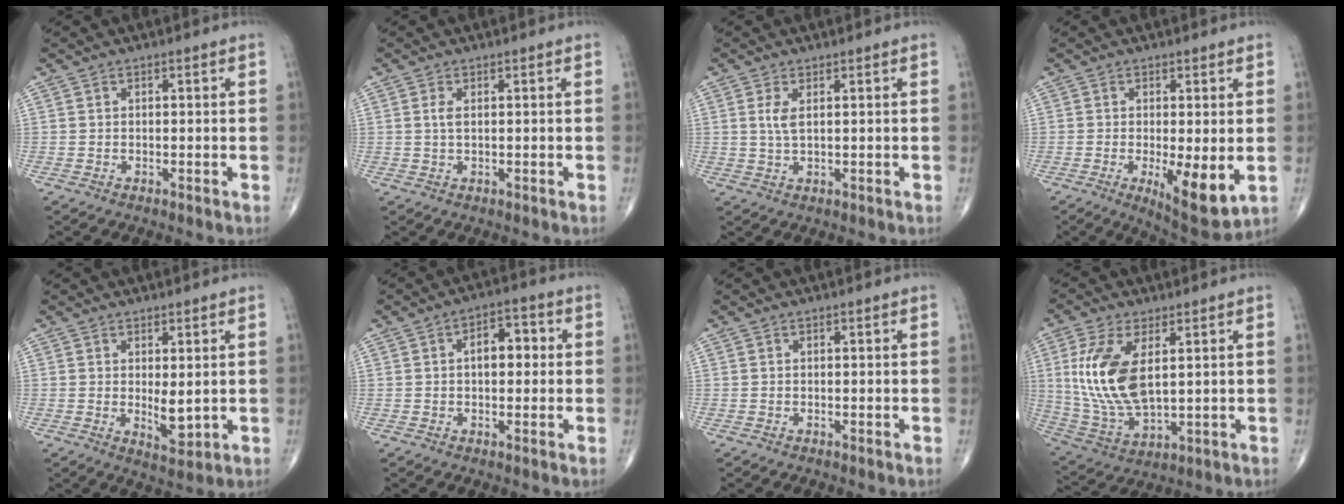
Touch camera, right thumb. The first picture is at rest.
{"total": 1.8, "force": [0.4, 0.7, 1.6], "torque": [-0.040, 0.003, 0.011]}
{"total": 2.9, "force": [0.8, 1.0, 2.6], "torque": [-0.060, -0.002, 0.021]}
{"total": 9.6, "force": [-1.9, 2.9, 8.9], "torque": [-0.134, -0.027, -0.023]}
{"total": 4.5, "force": [0.3, 1.8, 4.1], "torque": [-0.057, -0.016, 0.014]}
{"total": 6.4, "force": [0.7, 3.7, 5.2], "torque": [-0.060, 0.019, 0.003]}
{"total": 0.0}
{"total": 15.1, "force": [3.0, 7.3, 12.8], "torque": [-0.271, -0.015, 0.073]}